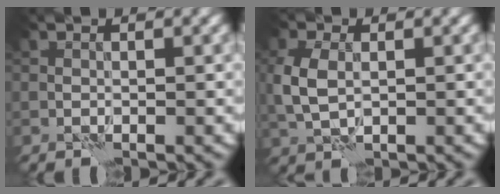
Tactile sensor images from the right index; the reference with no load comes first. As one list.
[{"total": 3.7, "force": [0.2, 2.5, 2.8], "torque": [-0.079, -0.001, 0.002]}]